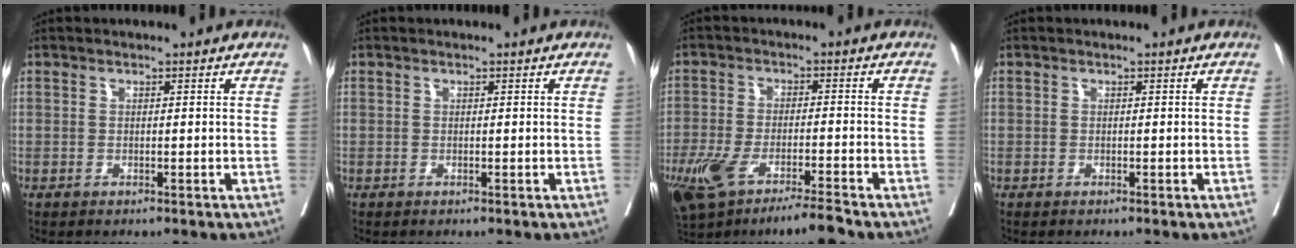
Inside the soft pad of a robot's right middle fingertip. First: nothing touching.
{"total": 0.0}
{"total": 10.0, "force": [-6.6, 1.3, 7.4], "torque": [-0.138, -0.015, -0.116]}
{"total": 0.0}